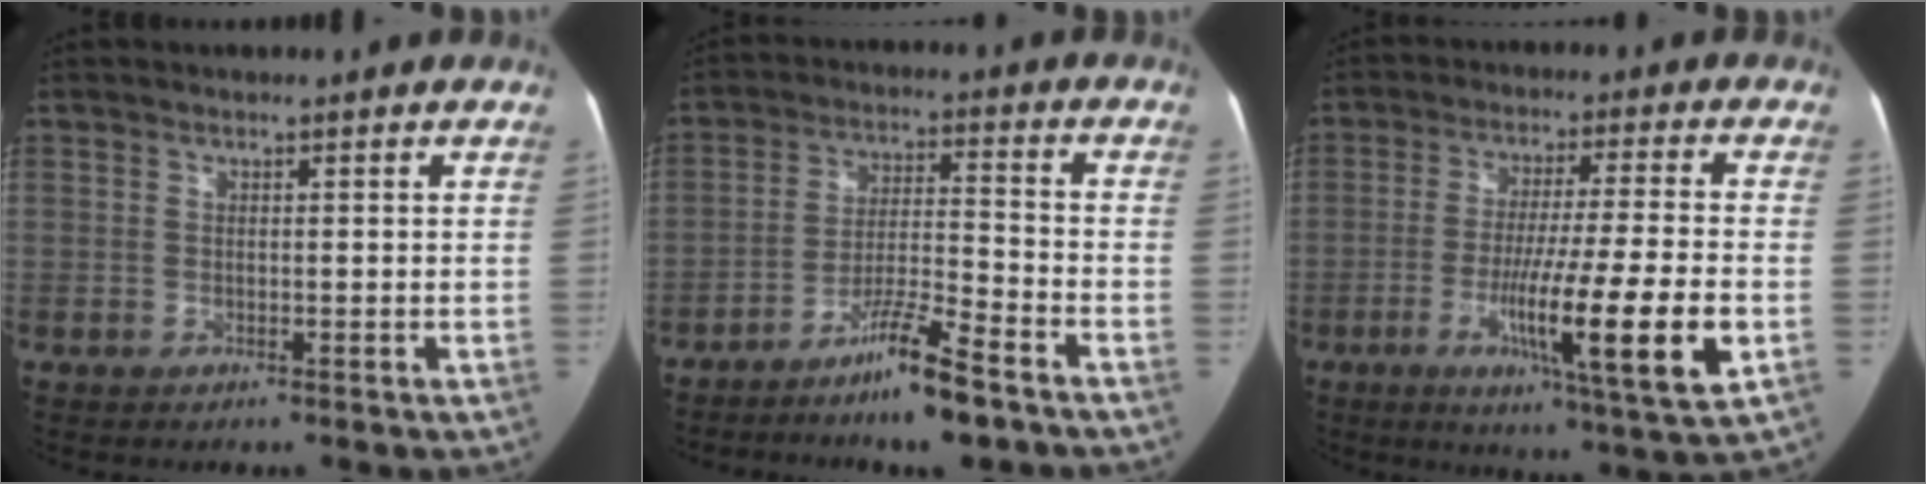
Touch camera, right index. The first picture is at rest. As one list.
[{"total": 9.4, "force": [-6.8, 0.1, 6.5], "torque": [-0.118, -0.017, -0.124]}, {"total": 16.0, "force": [-4.8, -0.4, 15.3], "torque": [-0.253, -0.031, -0.077]}]